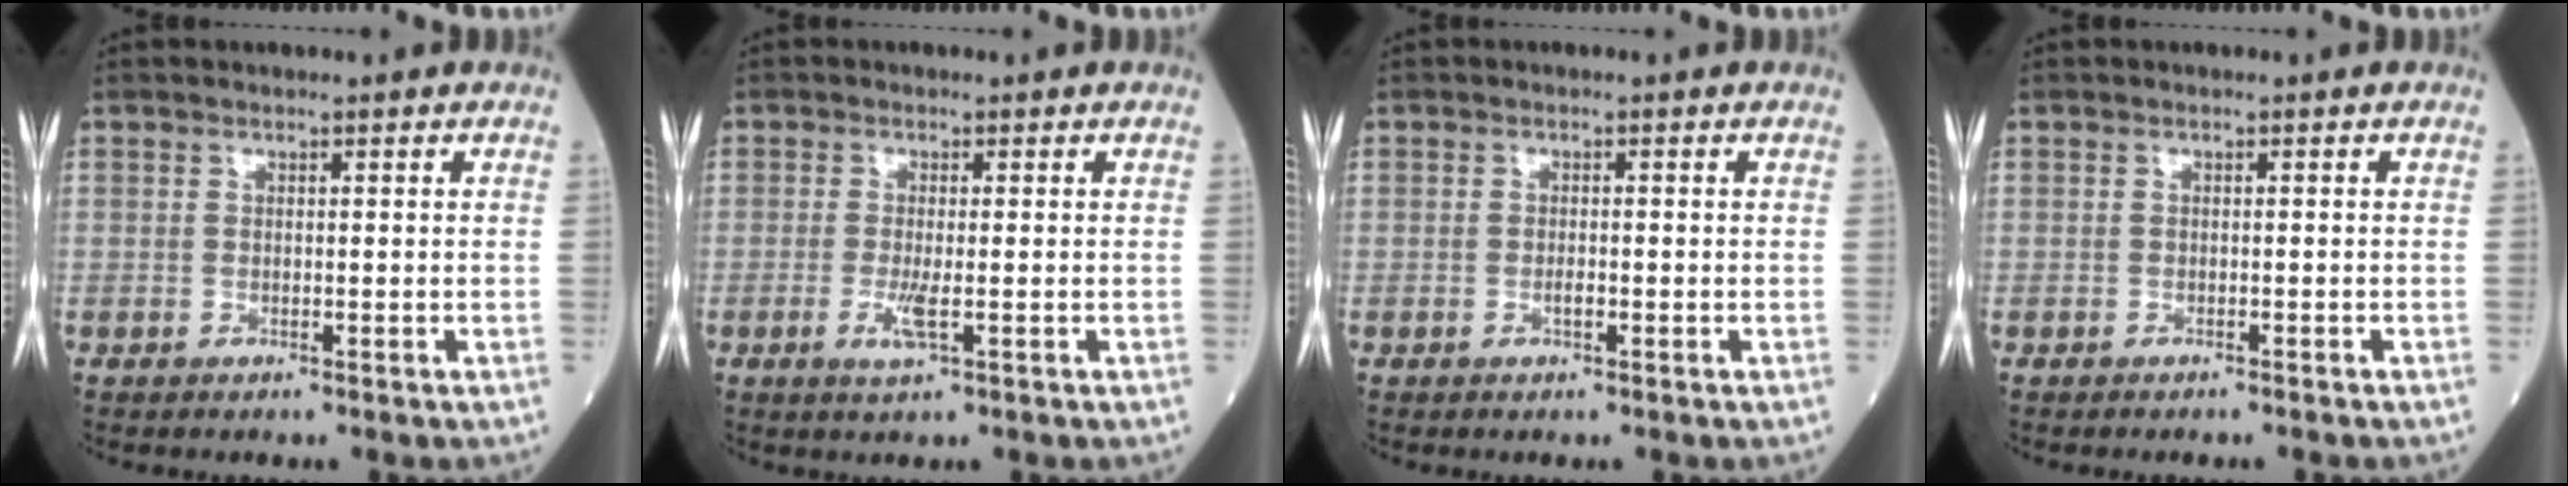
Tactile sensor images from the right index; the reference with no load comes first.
{"total": 3.0, "force": [-0.8, 0.4, 2.8], "torque": [-0.060, -0.007, -0.014]}
{"total": 1.1, "force": [-0.4, 0.3, 1.0], "torque": [-0.022, 0.000, -0.008]}
{"total": 1.3, "force": [-1.2, 0.0, 0.5], "torque": [-0.009, -0.001, -0.015]}